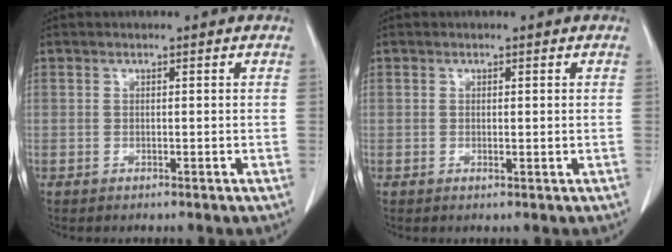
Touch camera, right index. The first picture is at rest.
{"total": 0.6, "force": [-0.2, 0.1, 0.5], "torque": [-0.017, -0.004, 0.000]}